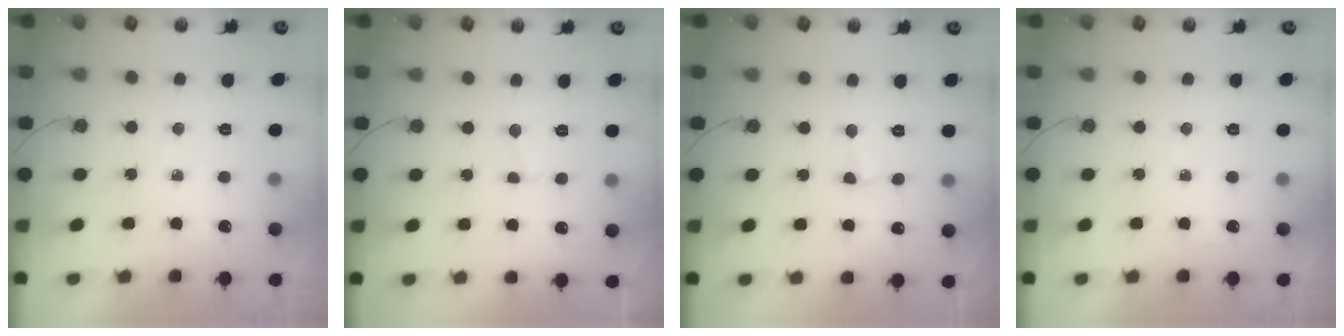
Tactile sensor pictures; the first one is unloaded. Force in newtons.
{"total": 2.3, "press": 2.3, "slide": 0.2}
{"total": 2.7, "press": 2.6, "slide": 0.7}
{"total": 0.0}